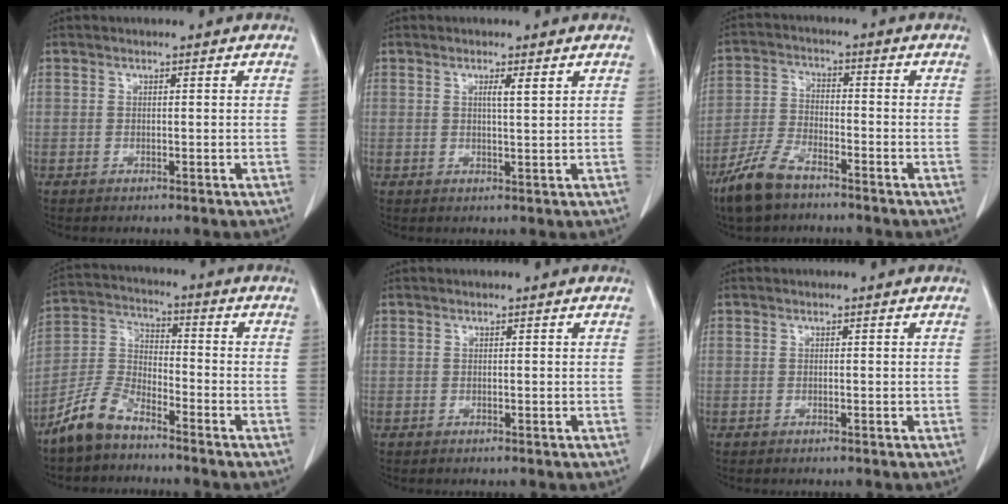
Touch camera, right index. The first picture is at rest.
{"total": 1.9, "force": [0.9, 0.0, 1.7], "torque": [-0.033, 0.000, 0.013]}
{"total": 8.2, "force": [-6.1, 2.9, 4.6], "torque": [-0.107, -0.013, -0.122]}
{"total": 8.1, "force": [-6.4, 3.0, 3.9], "torque": [-0.095, 0.002, -0.137]}
{"total": 0.0}
{"total": 0.6, "force": [-0.2, 0.2, 0.5], "torque": [-0.007, 0.001, -0.005]}